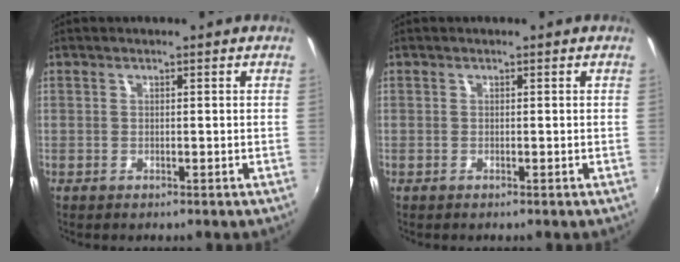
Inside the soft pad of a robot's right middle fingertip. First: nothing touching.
{"total": 0.0}